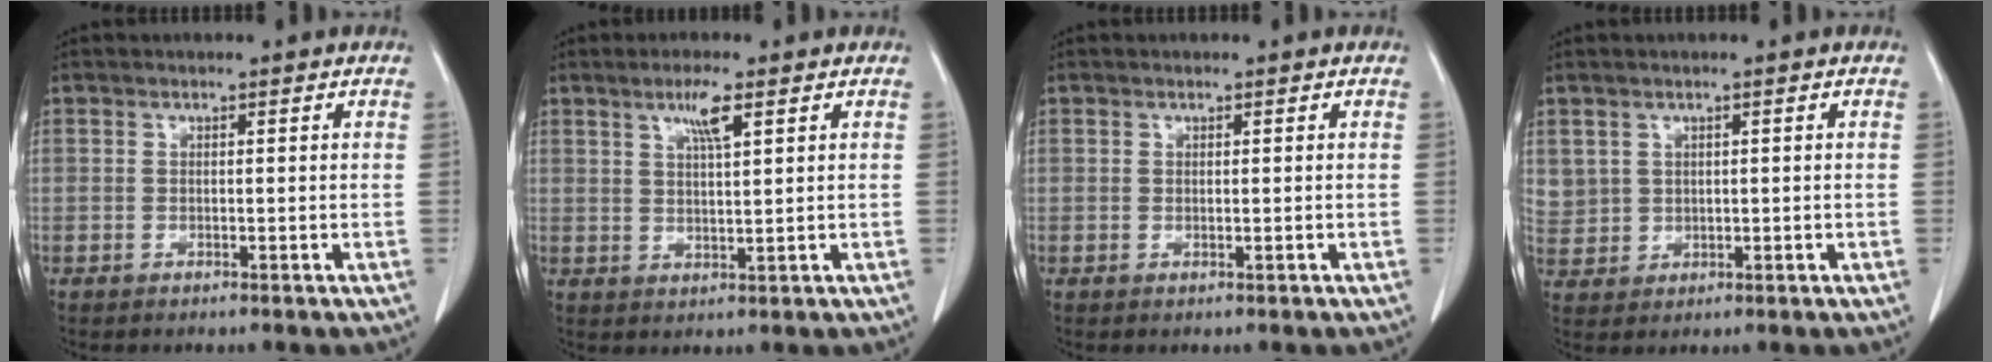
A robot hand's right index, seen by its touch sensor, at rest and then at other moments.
{"total": 4.4, "force": [2.4, 0.3, 3.7], "torque": [-0.068, -0.002, 0.042]}
{"total": 0.0}
{"total": 5.6, "force": [1.9, 5.1, 1.6], "torque": [-0.053, 0.011, 0.055]}